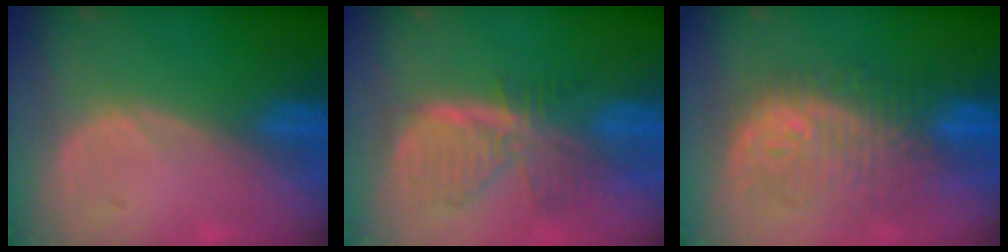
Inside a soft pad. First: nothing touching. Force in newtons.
{"total": 8.0, "press": 7.1, "slide": 3.8}
{"total": 10.4, "press": 10.1, "slide": 2.6}